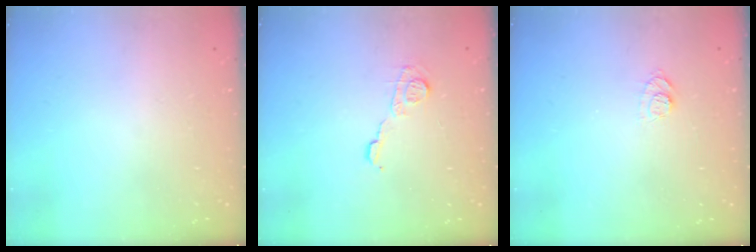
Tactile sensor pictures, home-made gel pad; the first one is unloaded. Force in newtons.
{"total": 7.8, "press": 7.8, "slide": 0.6}
{"total": 6.8, "press": 6.7, "slide": 0.8}